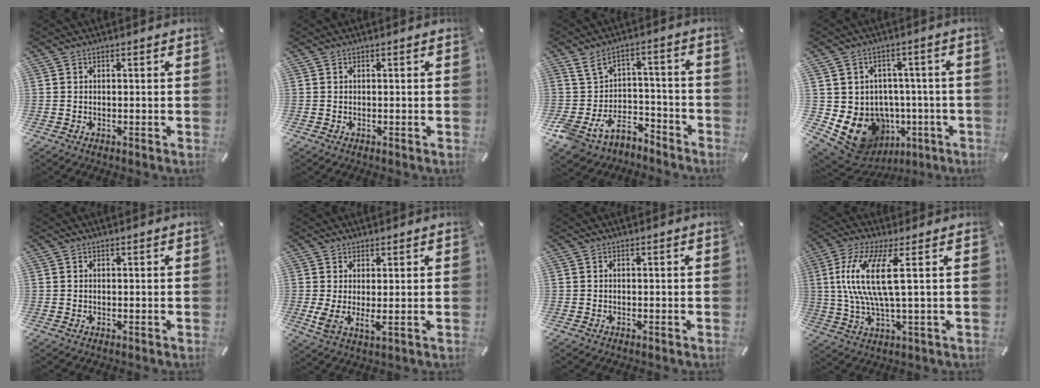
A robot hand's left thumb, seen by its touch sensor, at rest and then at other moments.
{"total": 0.0}
{"total": 9.3, "force": [-3.1, 7.0, 5.2], "torque": [-0.089, 0.022, -0.056]}
{"total": 12.4, "force": [-4.7, 10.4, 4.9], "torque": [-0.094, 0.007, -0.065]}
{"total": 0.0}
{"total": 3.7, "force": [0.5, 1.1, 3.5], "torque": [-0.090, -0.018, 0.004]}
{"total": 0.0}
{"total": 13.2, "force": [2.3, 2.9, 12.7], "torque": [-0.269, -0.009, 0.032]}